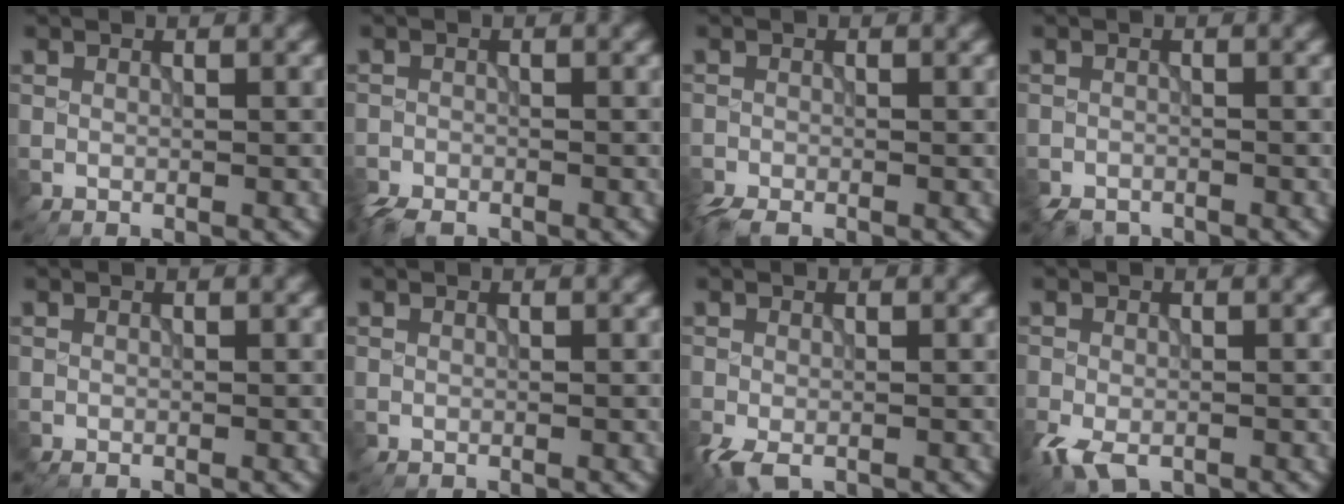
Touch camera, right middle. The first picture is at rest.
{"total": 2.5, "force": [-2.2, 1.0, 0.7], "torque": [-0.011, -0.007, -0.045]}
{"total": 2.2, "force": [-1.9, 0.6, 0.7], "torque": [-0.017, -0.008, -0.040]}
{"total": 1.9, "force": [-1.7, 0.8, 0.3], "torque": [-0.004, -0.004, -0.033]}
{"total": 0.0}
{"total": 0.0}
{"total": 1.8, "force": [-1.2, 0.8, 1.1], "torque": [-0.029, -0.009, -0.022]}
{"total": 3.2, "force": [-2.0, 1.7, 1.9], "torque": [-0.040, -0.015, -0.034]}